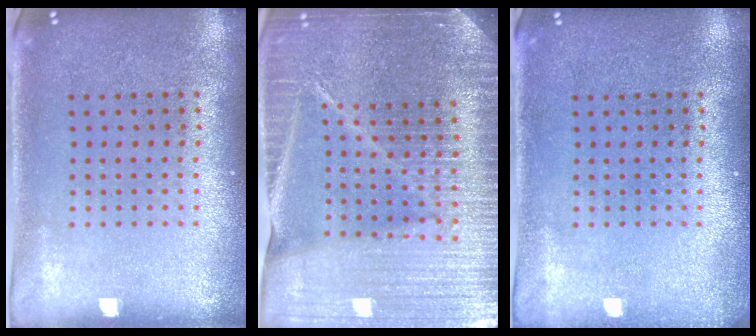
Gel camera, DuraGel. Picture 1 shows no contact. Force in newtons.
{"total": 5.3, "press": 4.7, "slide": 2.4}
{"total": 0.9, "press": 0.8, "slide": 0.2}